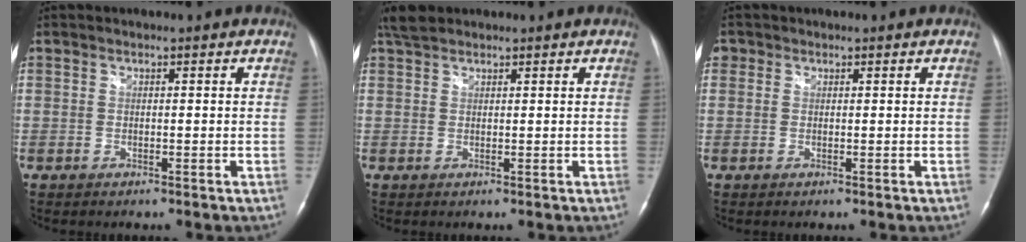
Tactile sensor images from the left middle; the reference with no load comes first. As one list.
[{"total": 2.8, "force": [2.5, 0.9, 0.9], "torque": [-0.023, 0.016, 0.048]}, {"total": 1.2, "force": [0.5, 1.1, 0.2], "torque": [0.008, 0.004, 0.005]}]